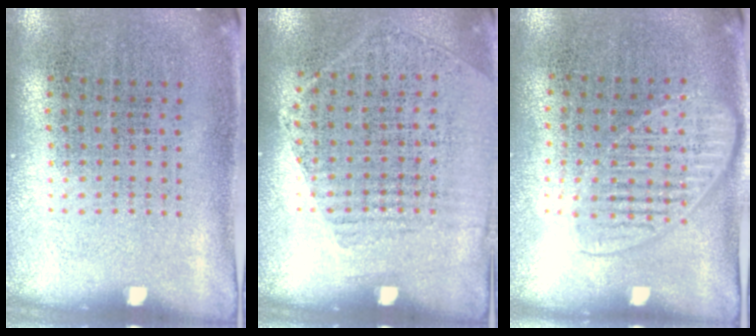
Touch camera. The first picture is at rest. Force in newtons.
{"total": 1.2, "press": 1.0, "slide": 0.7}
{"total": 1.4, "press": 1.3, "slide": 0.6}